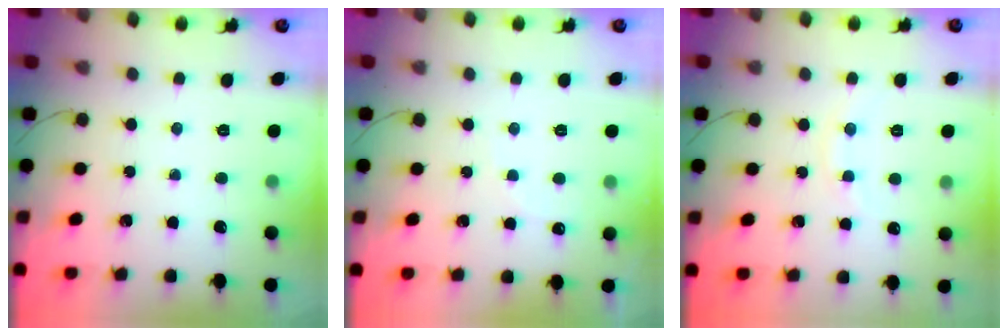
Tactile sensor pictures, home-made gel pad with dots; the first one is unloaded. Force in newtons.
{"total": 5.5, "press": 5.4, "slide": 0.9}
{"total": 6.1, "press": 5.8, "slide": 1.8}